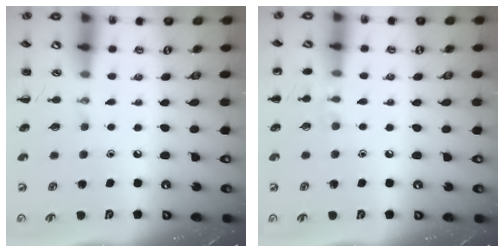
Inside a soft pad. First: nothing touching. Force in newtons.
{"total": 6.1, "press": 5.8, "slide": 2.0}